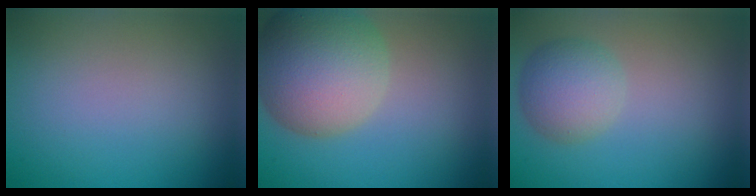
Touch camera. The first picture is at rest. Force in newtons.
{"total": 11.1, "press": 11.1, "slide": 0.5}
{"total": 4.1, "press": 4.0, "slide": 0.1}